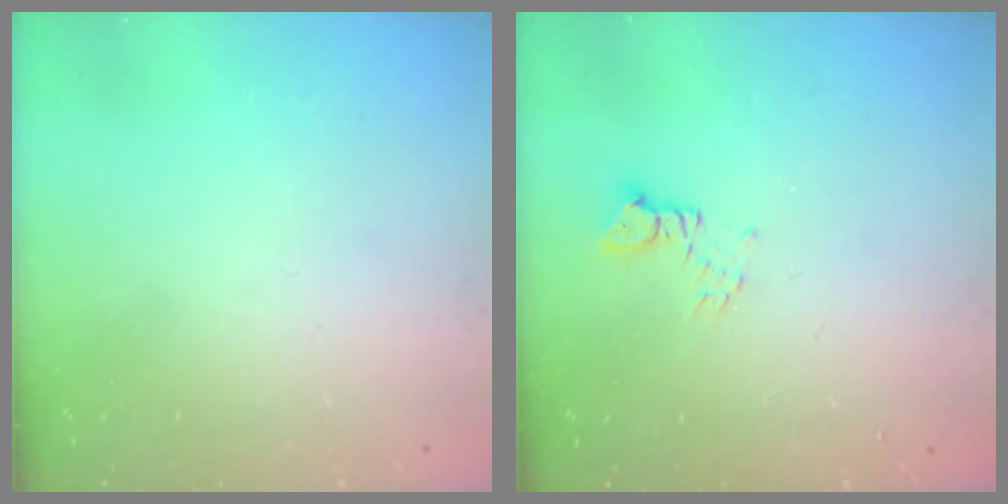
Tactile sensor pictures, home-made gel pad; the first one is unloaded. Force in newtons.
{"total": 2.2, "press": 2.2, "slide": 0.3}